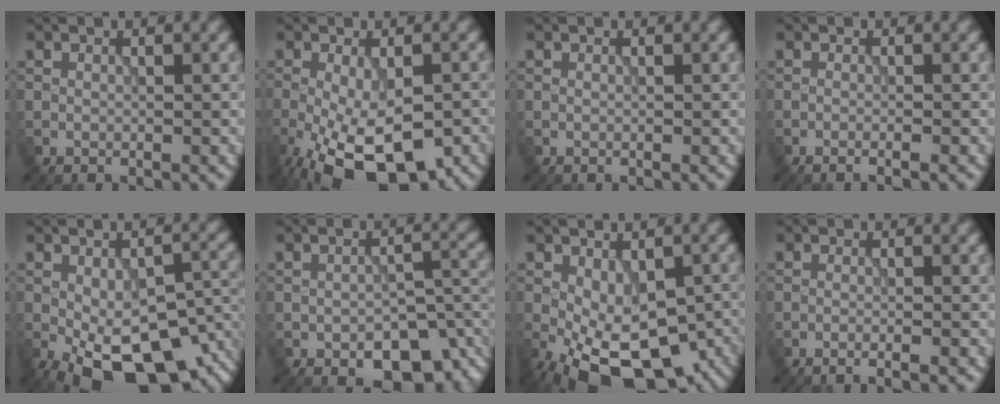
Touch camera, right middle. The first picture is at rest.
{"total": 12.0, "force": [-5.6, 5.1, 9.2], "torque": [-0.175, -0.043, -0.082]}
{"total": 0.0}
{"total": 1.3, "force": [-0.5, 0.4, 1.1], "torque": [-0.008, -0.006, -0.019]}
{"total": 13.3, "force": [-5.9, 6.1, 10.2], "torque": [-0.169, -0.030, -0.084]}
{"total": 6.8, "force": [-3.6, 3.2, 4.8], "torque": [-0.060, -0.009, -0.045]}
{"total": 12.2, "force": [-5.2, 6.4, 9.0], "torque": [-0.157, -0.037, -0.067]}
{"total": 1.5, "force": [-0.8, 0.4, 1.3], "torque": [-0.009, -0.003, -0.024]}